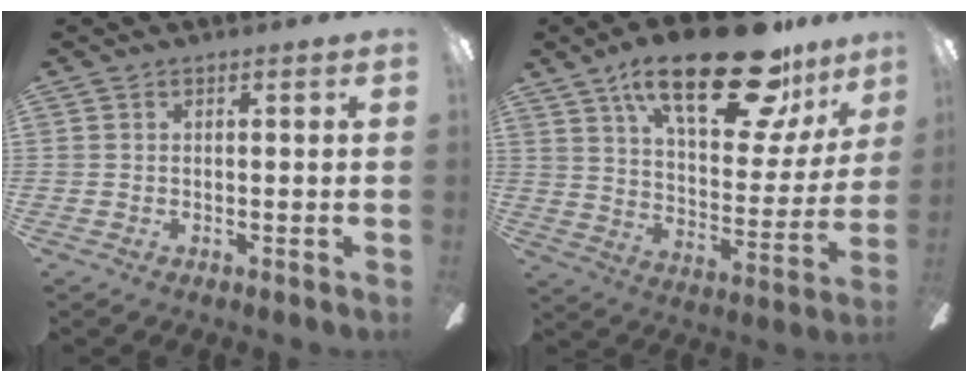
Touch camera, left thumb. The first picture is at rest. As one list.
[{"total": 27.3, "force": [17.8, 9.8, 18.2], "torque": [-0.273, -0.100, 0.287]}]